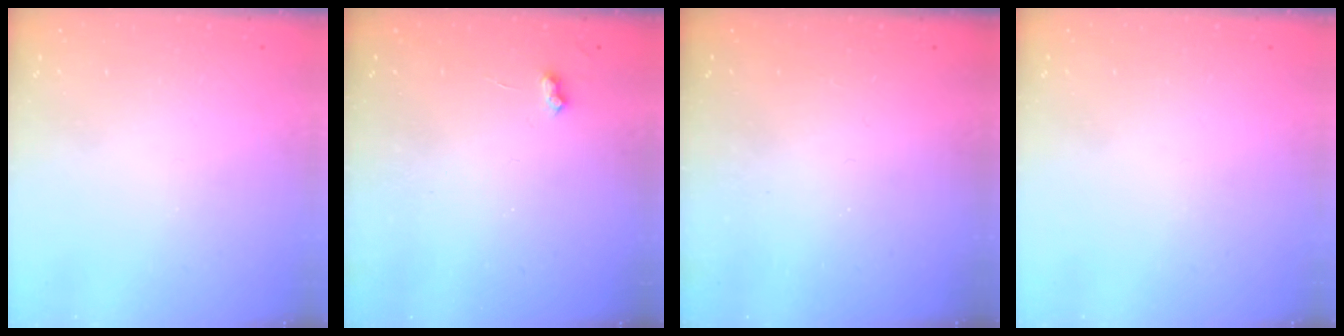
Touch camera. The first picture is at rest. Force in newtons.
{"total": 3.7, "press": 3.6, "slide": 0.4}
{"total": 0.9, "press": 0.9, "slide": 0.3}
{"total": 0.0}